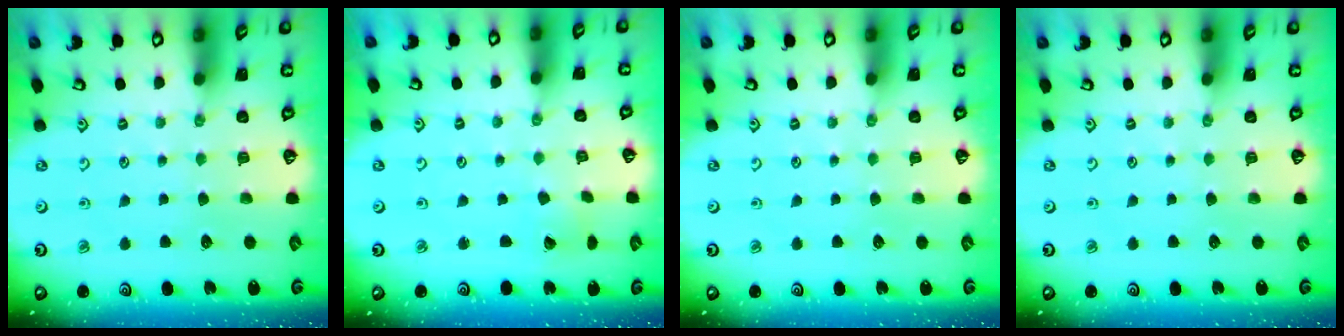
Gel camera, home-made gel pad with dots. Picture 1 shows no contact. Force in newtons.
{"total": 1.8, "press": 1.7, "slide": 0.1}
{"total": 0.0}
{"total": 0.0}